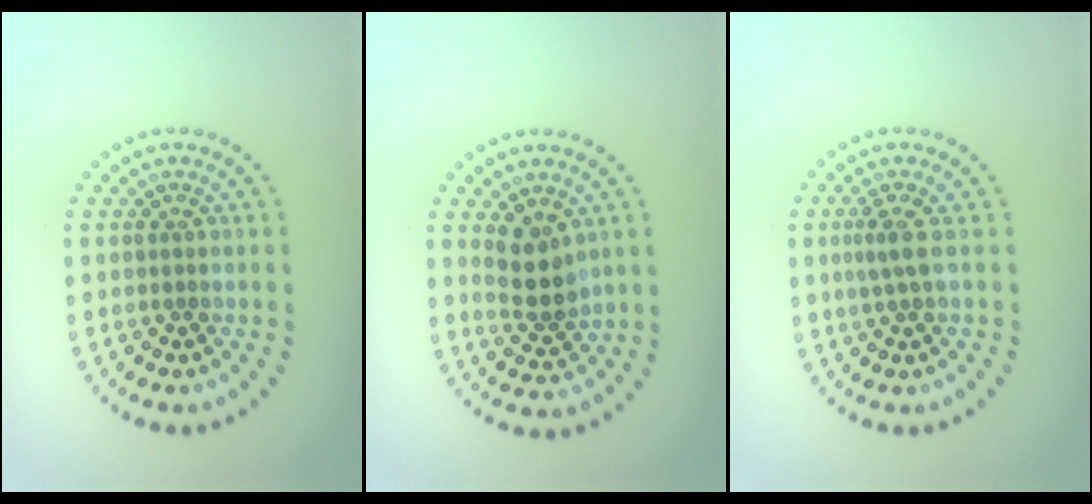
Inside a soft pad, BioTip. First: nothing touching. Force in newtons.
{"total": 3.5, "press": 3.2, "slide": 1.3}
{"total": 1.5, "press": 1.2, "slide": 0.9}